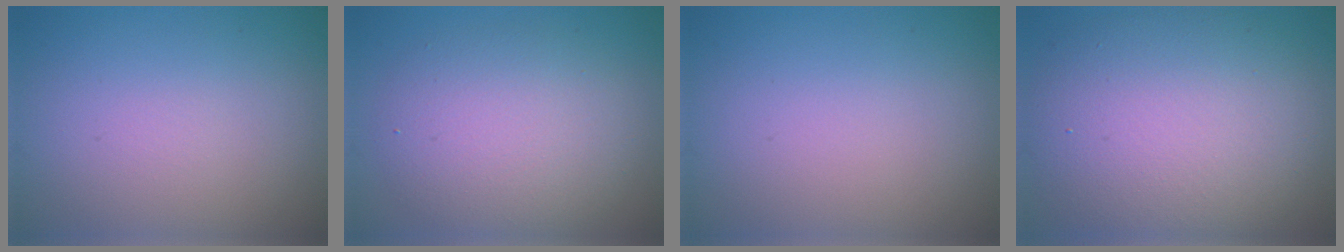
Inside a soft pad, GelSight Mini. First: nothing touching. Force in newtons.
{"total": 5.6, "press": 5.6, "slide": 0.2}
{"total": 0.0}
{"total": 11.5, "press": 11.5, "slide": 0.3}